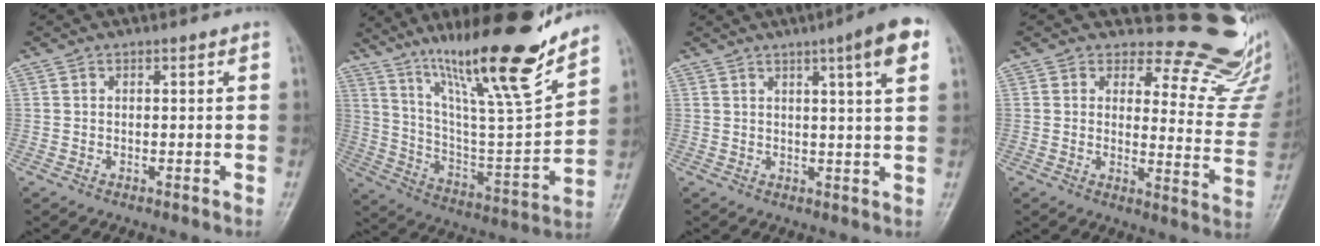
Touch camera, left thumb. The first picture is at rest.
{"total": 24.3, "force": [17.4, 3.0, 16.7], "torque": [-0.245, -0.083, 0.301]}
{"total": 6.3, "force": [2.9, 0.1, 5.7], "torque": [-0.076, -0.005, 0.041]}
{"total": 17.0, "force": [16.0, 5.5, 1.9], "torque": [0.041, -0.170, 0.161]}